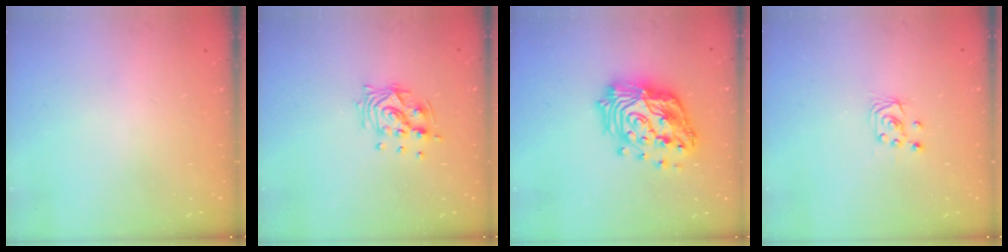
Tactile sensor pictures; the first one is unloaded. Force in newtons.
{"total": 10.6, "press": 10.6, "slide": 0.5}
{"total": 20.6, "press": 20.4, "slide": 2.2}
{"total": 2.4, "press": 2.4, "slide": 0.2}